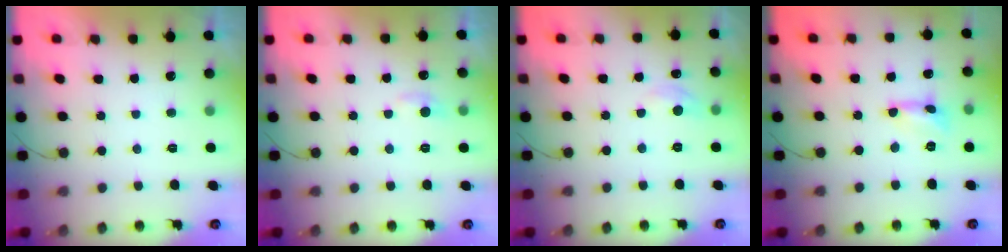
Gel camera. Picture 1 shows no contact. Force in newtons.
{"total": 4.8, "press": 4.7, "slide": 0.6}
{"total": 5.6, "press": 5.6, "slide": 0.5}
{"total": 1.7, "press": 1.7, "slide": 0.1}